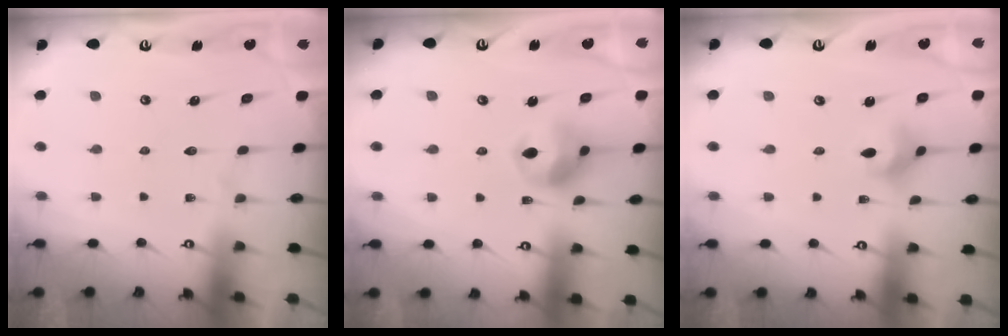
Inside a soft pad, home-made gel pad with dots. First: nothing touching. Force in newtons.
{"total": 10.5, "press": 10.4, "slide": 1.4}
{"total": 3.8, "press": 3.8, "slide": 0.5}